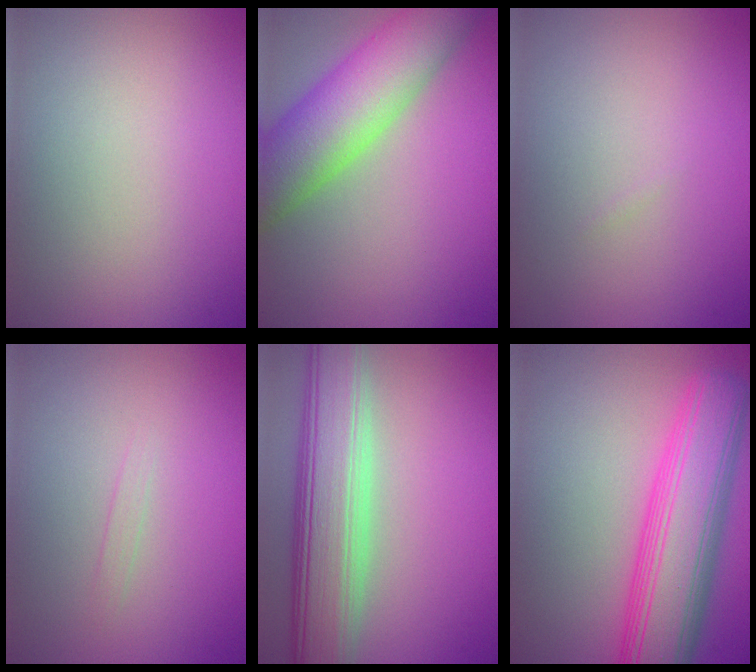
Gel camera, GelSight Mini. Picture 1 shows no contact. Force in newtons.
{"total": 9.3, "press": 9.3, "slide": 0.7}
{"total": 0.0}
{"total": 0.6, "press": 0.6, "slide": 0.1}
{"total": 8.9, "press": 8.9, "slide": 0.8}
{"total": 9.6, "press": 9.6, "slide": 0.3}